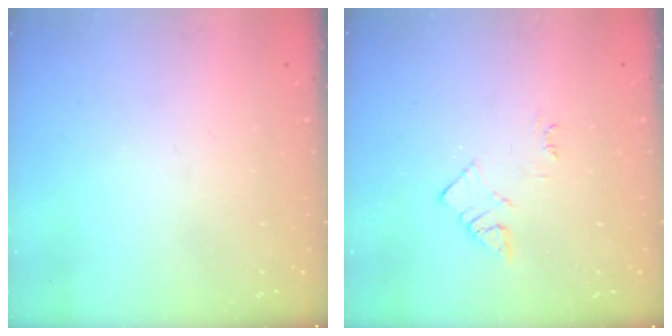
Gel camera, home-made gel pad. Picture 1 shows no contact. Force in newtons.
{"total": 3.7, "press": 3.6, "slide": 0.6}